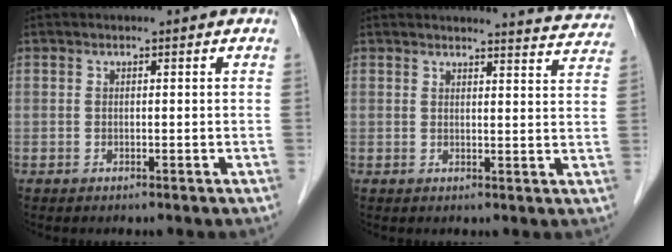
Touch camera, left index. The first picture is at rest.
{"total": 8.6, "force": [8.6, 0.2, 0.9], "torque": [-0.003, -0.032, 0.076]}